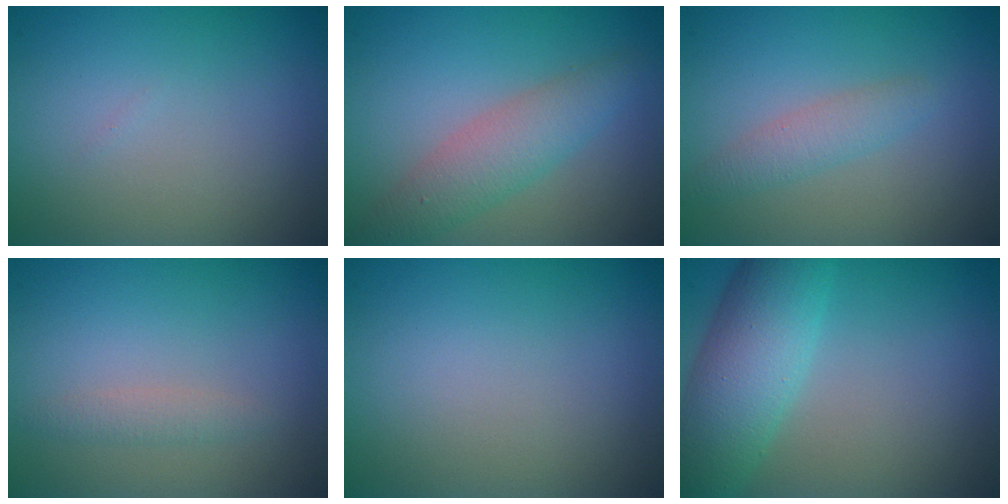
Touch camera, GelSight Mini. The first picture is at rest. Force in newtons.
{"total": 3.6, "press": 3.6, "slide": 0.2}
{"total": 1.9, "press": 1.9, "slide": 0.1}
{"total": 1.1, "press": 1.1, "slide": 0.0}
{"total": 0.0}
{"total": 7.1, "press": 7.0, "slide": 0.3}